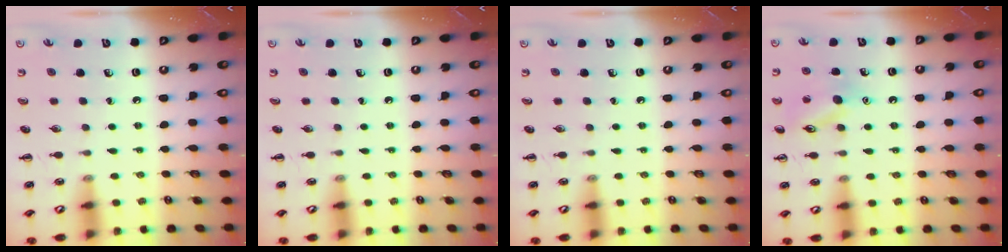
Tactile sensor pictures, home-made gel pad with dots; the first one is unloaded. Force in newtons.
{"total": 0.0}
{"total": 0.0}
{"total": 11.6, "press": 11.5, "slide": 1.7}